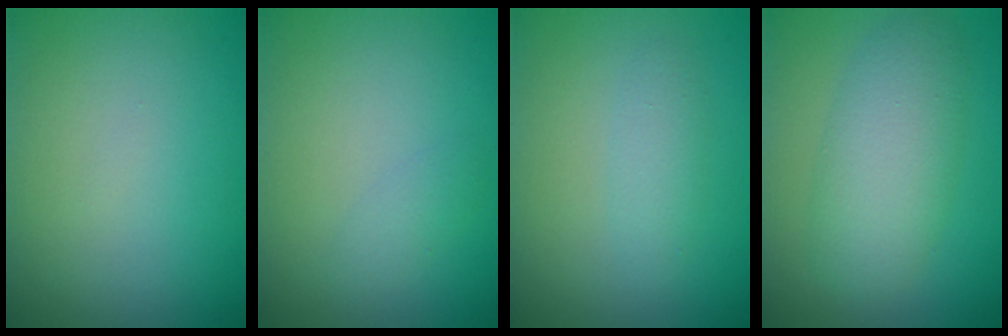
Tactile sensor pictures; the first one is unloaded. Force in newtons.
{"total": 1.1, "press": 1.1, "slide": 0.0}
{"total": 1.6, "press": 1.6, "slide": 0.1}
{"total": 5.3, "press": 5.3, "slide": 0.0}